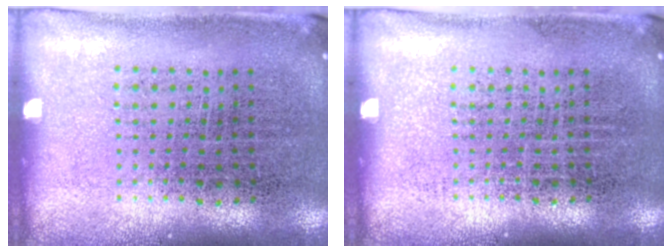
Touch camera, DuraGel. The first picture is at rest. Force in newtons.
{"total": 0.0}